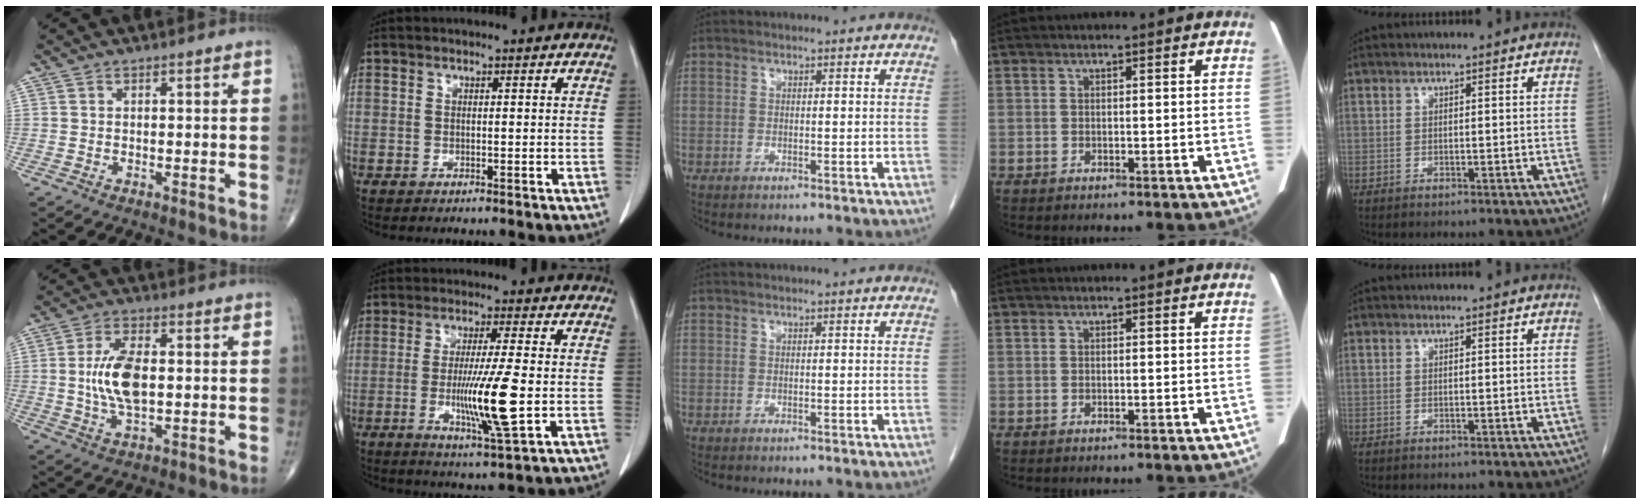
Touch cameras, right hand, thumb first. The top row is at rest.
{"thumb": {"total": 10.0, "force": [0.2, 4.8, 8.8], "torque": [-0.173, -0.001, 0.006]}, "index": {"total": 10.5, "force": [-1.8, -0.3, 10.3], "torque": [-0.186, -0.022, -0.034]}}